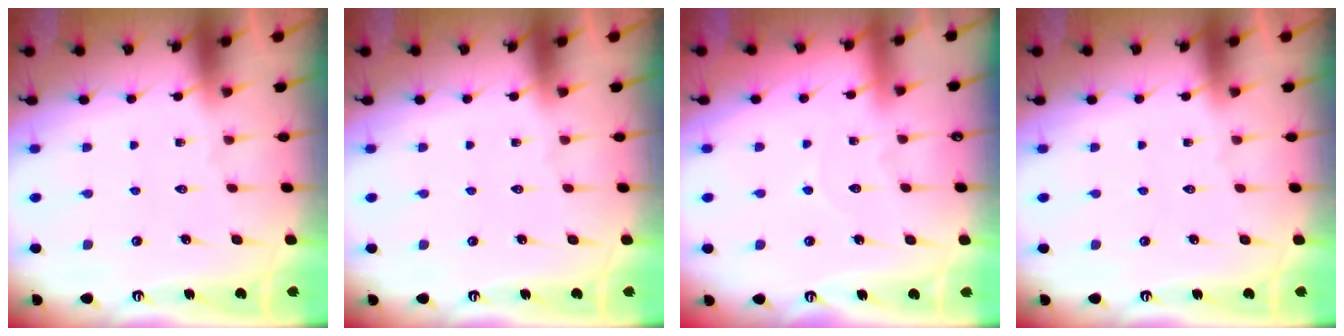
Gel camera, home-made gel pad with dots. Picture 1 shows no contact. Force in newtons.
{"total": 0.0}
{"total": 3.1, "press": 3.1, "slide": 0.3}
{"total": 0.0}